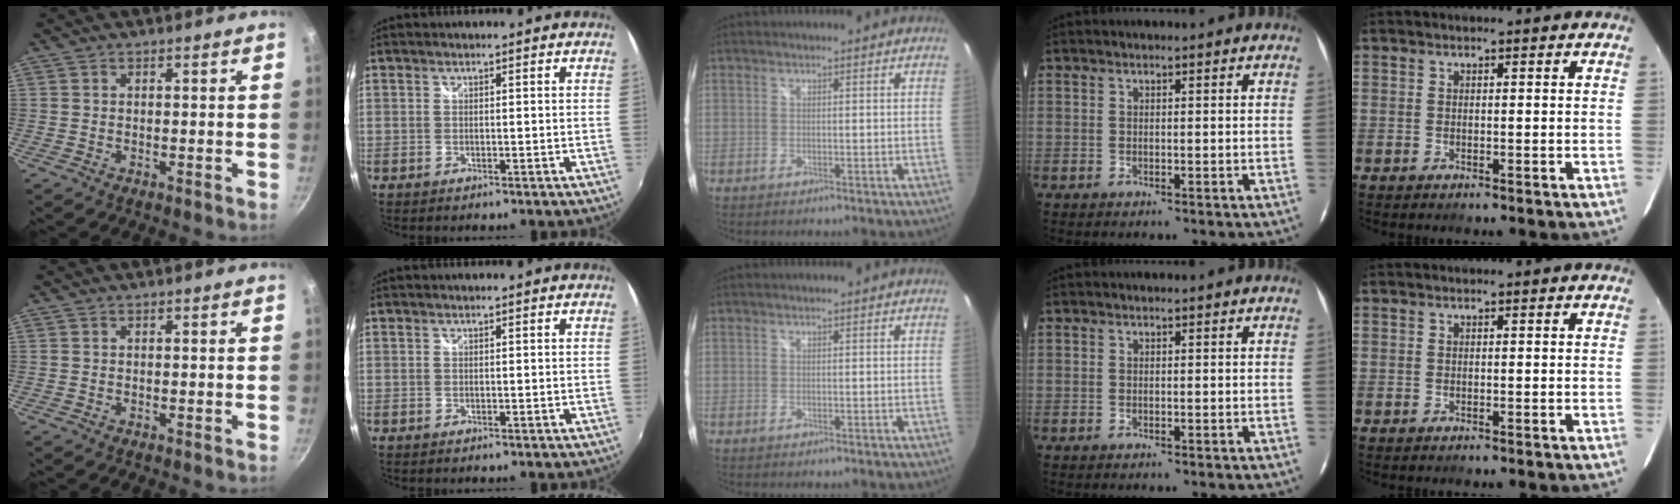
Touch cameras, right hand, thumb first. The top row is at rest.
{}